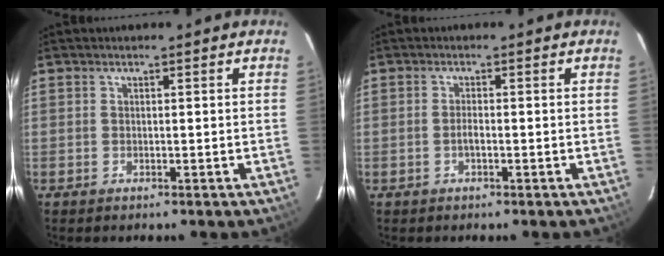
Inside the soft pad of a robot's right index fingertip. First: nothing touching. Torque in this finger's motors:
{"motor_torque": [0.38, -0.19, 0.19, 0.04]}